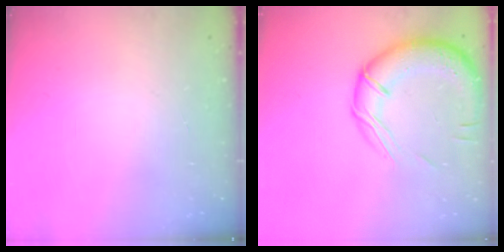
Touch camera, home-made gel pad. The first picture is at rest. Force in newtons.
{"total": 16.5, "press": 16.2, "slide": 2.9}